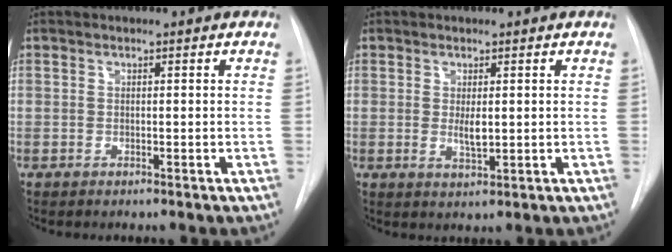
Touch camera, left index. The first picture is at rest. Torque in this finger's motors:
{"motor_torque": [0.68, 0.17, 0.11, 0.03]}